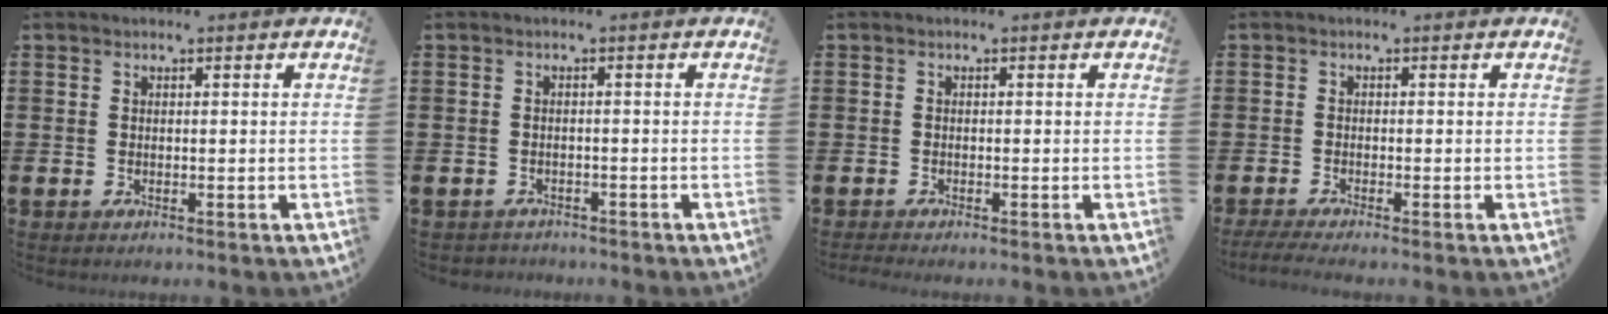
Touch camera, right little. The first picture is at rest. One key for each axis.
{"total": 0.9, "fx": -0.8, "fy": 0.3, "fz": -0.2, "tx": -0.001, "ty": 0.003, "tz": -0.019}
{"total": 0.0}
{"total": 0.9, "fx": -0.7, "fy": 0.0, "fz": 0.6, "tx": -0.010, "ty": 0.000, "tz": -0.013}